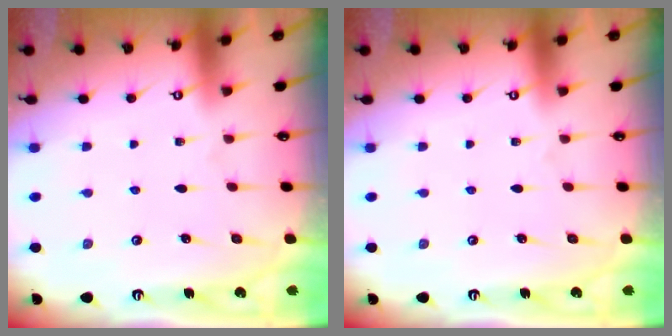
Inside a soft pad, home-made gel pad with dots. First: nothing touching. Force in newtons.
{"total": 0.0}